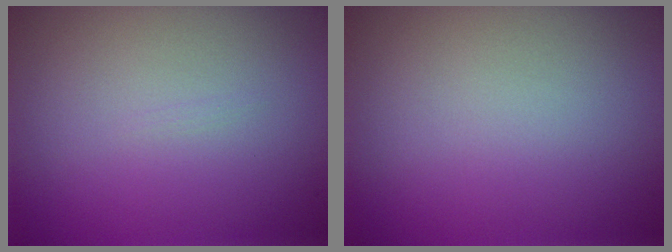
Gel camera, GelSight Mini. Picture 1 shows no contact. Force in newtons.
{"total": 0.0}